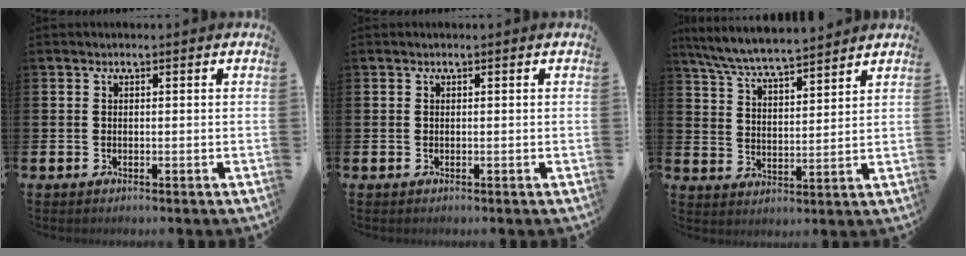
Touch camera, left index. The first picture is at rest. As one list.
[{"total": 0.0}, {"total": 6.7, "force": [6.4, 0.3, 1.7], "torque": [-0.062, -0.036, 0.115]}]